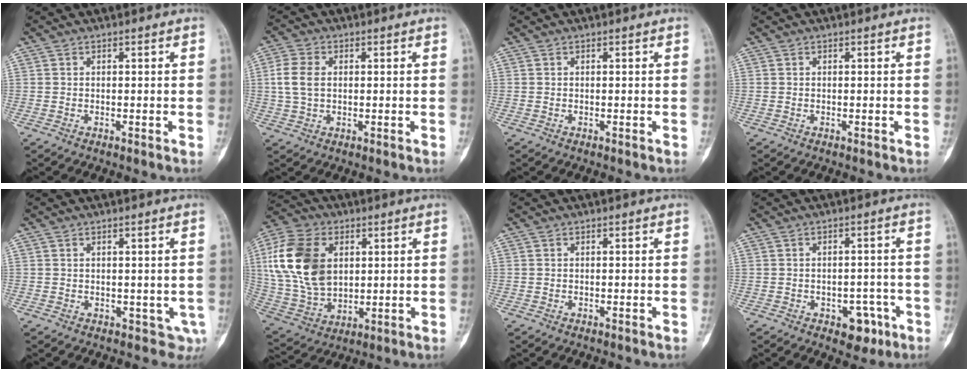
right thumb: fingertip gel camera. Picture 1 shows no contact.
{"total": 5.9, "force": [0.7, 3.9, 4.4], "torque": [-0.101, 0.007, 0.014]}
{"total": 0.0}
{"total": 0.0}
{"total": 3.2, "force": [0.4, 2.1, 2.4], "torque": [-0.017, -0.008, 0.016]}
{"total": 19.0, "force": [4.2, 12.7, 13.5], "torque": [-0.269, -0.003, 0.086]}
{"total": 0.0}
{"total": 5.9, "force": [-2.7, 3.8, 3.6], "torque": [-0.015, 0.020, -0.028]}